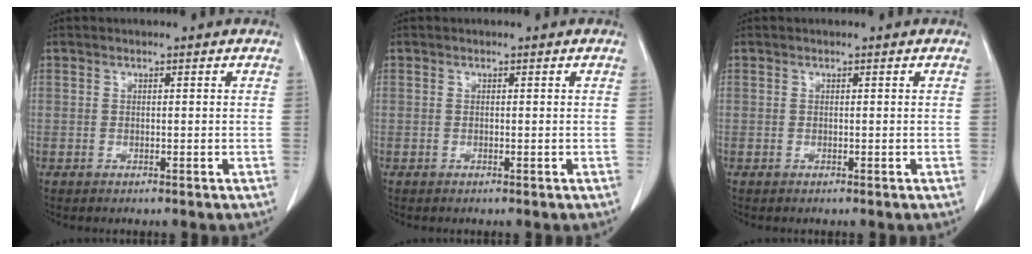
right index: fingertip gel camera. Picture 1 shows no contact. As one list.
[{"total": 0.0}, {"total": 0.0}]